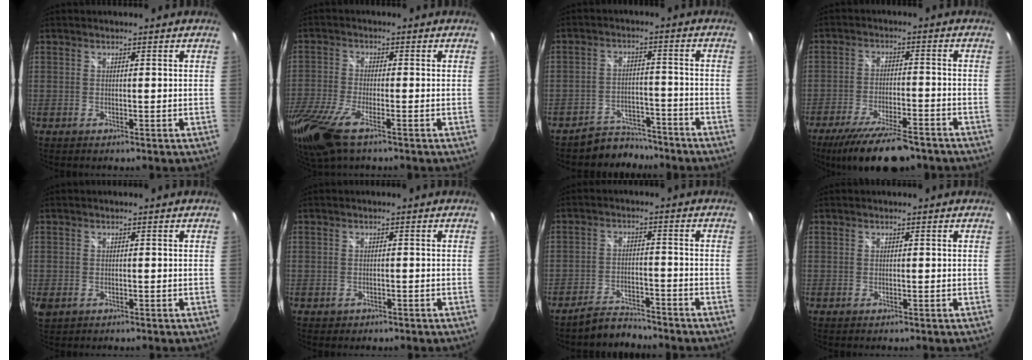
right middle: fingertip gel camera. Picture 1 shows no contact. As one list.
[{"total": 14.0, "force": [-8.8, 4.1, 10.1], "torque": [-0.231, -0.061, -0.167]}, {"total": 6.8, "force": [-6.2, 2.6, 0.3], "torque": [-0.018, 0.015, -0.092]}, {"total": 14.4, "force": [-11.2, 3.7, 8.2], "torque": [-0.166, -0.030, -0.178]}, {"total": 2.8, "force": [-0.8, 2.0, 1.7], "torque": [-0.036, -0.008, -0.012]}, {"total": 1.2, "force": [-0.6, 1.0, 0.5], "torque": [-0.010, -0.003, -0.006]}, {"total": 5.2, "force": [-5.0, 0.9, 0.8], "torque": [-0.031, 0.008, -0.085]}, {"total": 0.0}]